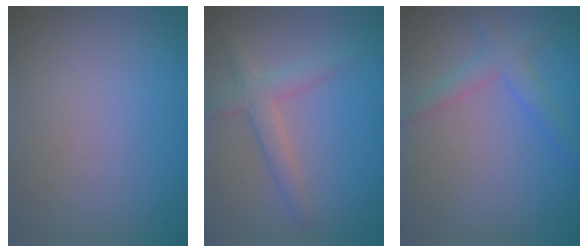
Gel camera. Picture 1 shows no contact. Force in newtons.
{"total": 2.6, "press": 2.6, "slide": 0.1}
{"total": 2.3, "press": 2.3, "slide": 0.1}